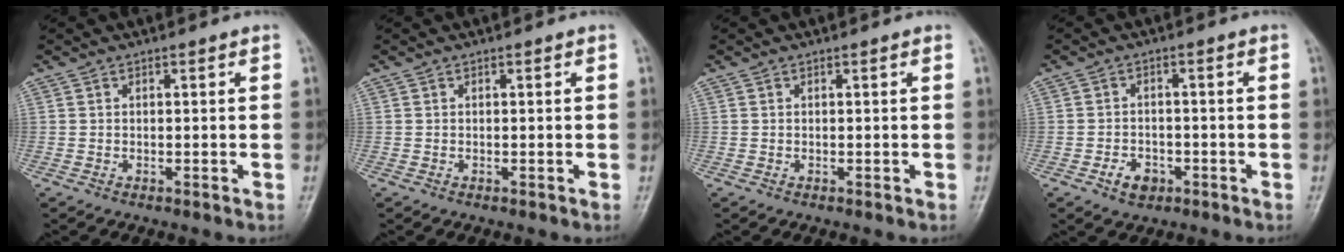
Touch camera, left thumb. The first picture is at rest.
{"total": 0.0}
{"total": 0.0}
{"total": 3.9, "force": [-2.0, 2.9, 1.7], "torque": [-0.018, 0.013, -0.031]}